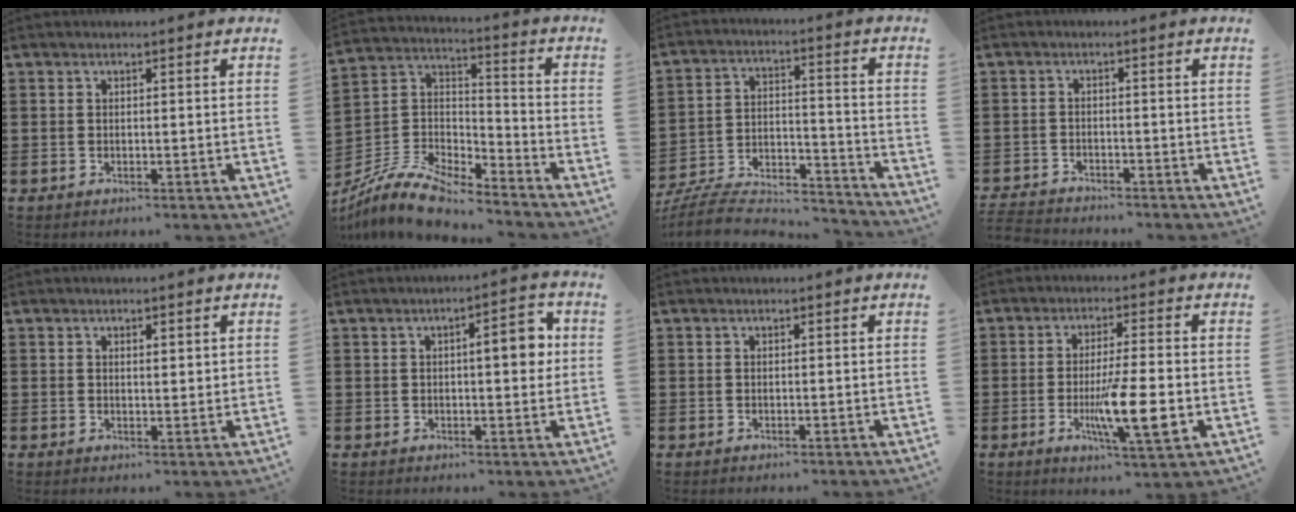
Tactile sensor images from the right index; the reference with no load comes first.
{"total": 9.4, "force": [-8.4, 2.1, 3.6], "torque": [-0.086, 0.012, -0.170]}
{"total": 7.9, "force": [-7.4, 1.7, 2.4], "torque": [-0.048, 0.005, -0.147]}
{"total": 2.5, "force": [-2.5, 0.2, -0.1], "torque": [-0.004, -0.001, -0.055]}
{"total": 1.1, "force": [0.6, 0.5, 0.8], "torque": [-0.016, 0.005, 0.010]}
{"total": 5.4, "force": [0.9, 1.6, 5.1], "torque": [-0.065, -0.003, 0.003]}
{"total": 0.0}
{"total": 10.8, "force": [-2.5, 2.0, 10.3], "torque": [-0.185, -0.012, -0.040]}